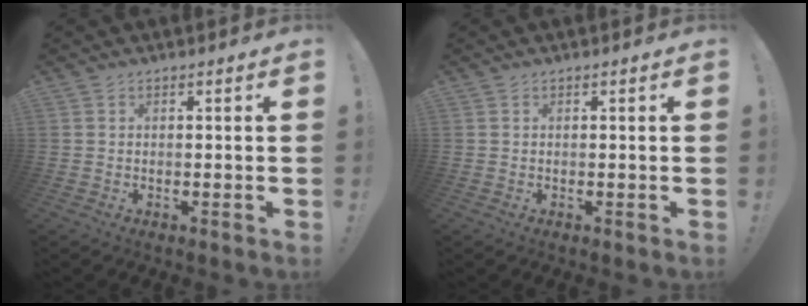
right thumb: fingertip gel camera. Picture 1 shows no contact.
{"total": 0.0}